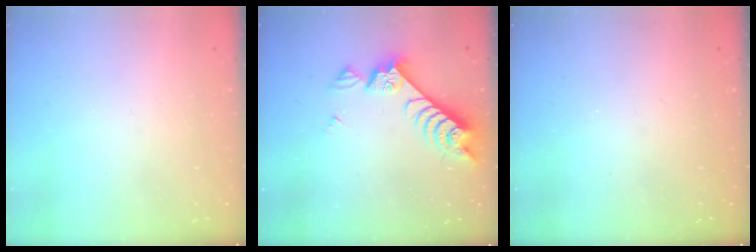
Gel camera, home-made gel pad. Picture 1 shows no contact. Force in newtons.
{"total": 7.8, "press": 7.7, "slide": 1.2}
{"total": 0.0}